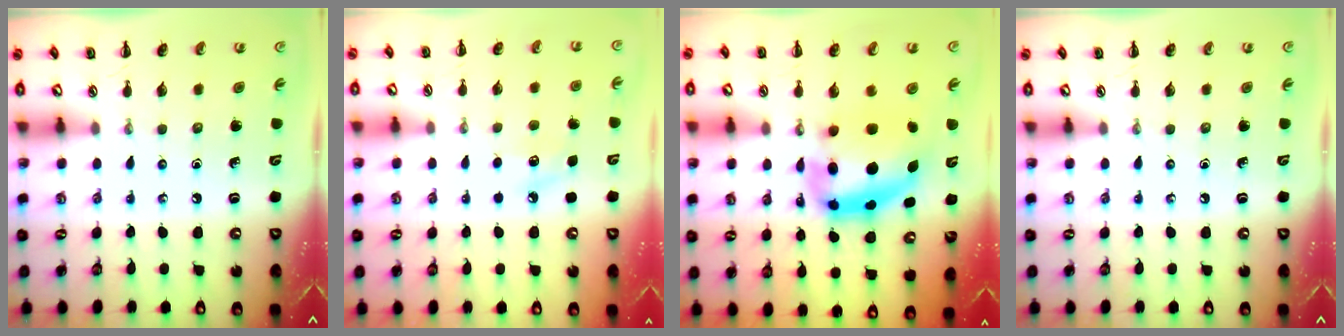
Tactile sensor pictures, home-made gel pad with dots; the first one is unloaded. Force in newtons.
{"total": 7.1, "press": 6.9, "slide": 1.9}
{"total": 11.7, "press": 11.4, "slide": 2.7}
{"total": 0.0}